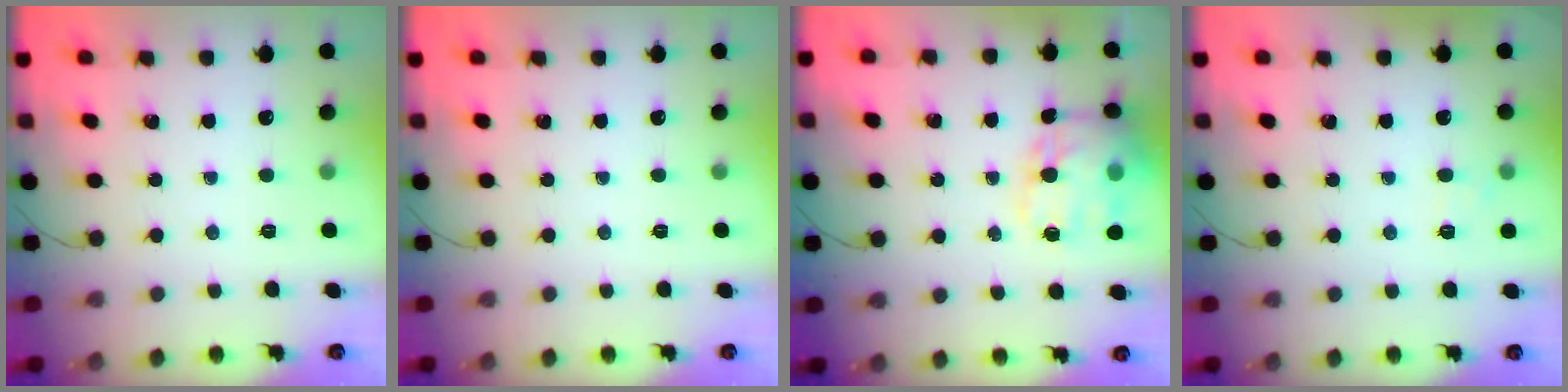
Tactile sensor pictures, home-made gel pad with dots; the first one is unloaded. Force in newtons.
{"total": 0.0}
{"total": 17.7, "press": 17.4, "slide": 3.3}
{"total": 4.9, "press": 4.7, "slide": 1.3}